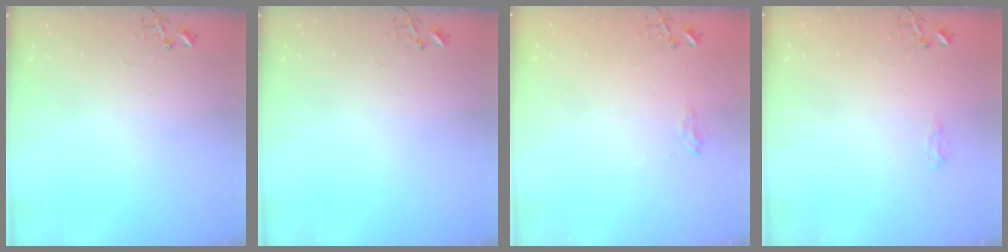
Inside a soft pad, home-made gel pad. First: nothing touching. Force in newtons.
{"total": 0.0}
{"total": 7.6, "press": 7.6, "slide": 0.9}
{"total": 5.2, "press": 5.1, "slide": 0.6}